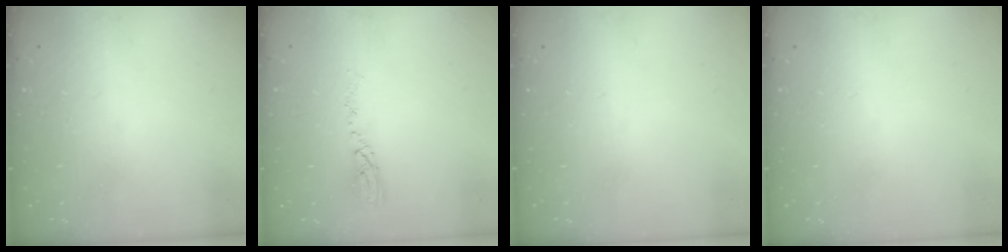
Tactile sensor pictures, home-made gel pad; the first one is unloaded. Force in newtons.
{"total": 5.4, "press": 5.3, "slide": 0.6}
{"total": 0.0}
{"total": 16.0, "press": 1.9, "slide": 15.9}